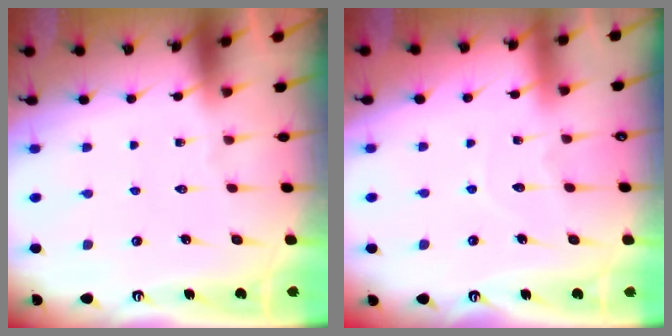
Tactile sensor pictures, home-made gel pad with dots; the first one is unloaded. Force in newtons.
{"total": 4.8, "press": 4.8, "slide": 0.1}